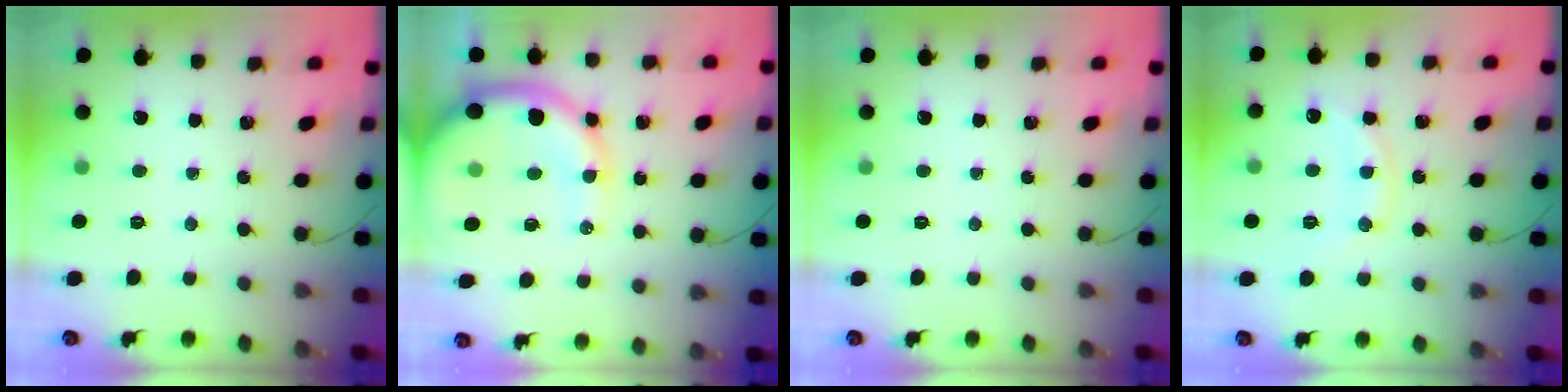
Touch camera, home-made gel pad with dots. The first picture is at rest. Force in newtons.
{"total": 14.2, "press": 13.7, "slide": 3.8}
{"total": 0.0}
{"total": 10.2, "press": 10.2, "slide": 0.4}